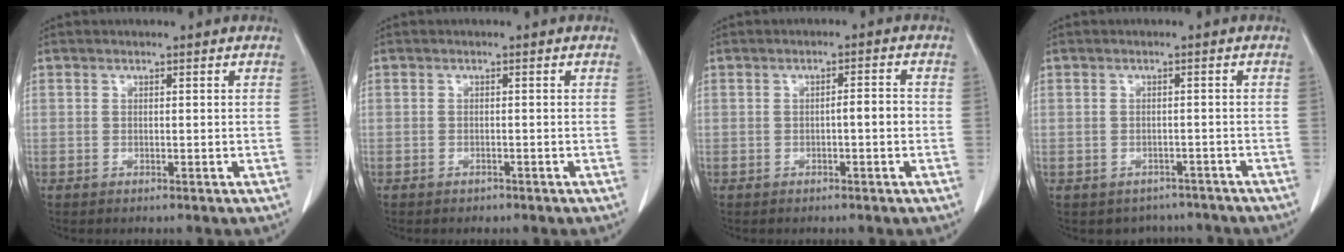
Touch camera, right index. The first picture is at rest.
{"total": 0.7, "force": [-0.5, 0.4, 0.1], "torque": [-0.007, 0.000, -0.006]}
{"total": 2.4, "force": [-0.5, 0.3, 2.3], "torque": [-0.033, 0.003, -0.009]}
{"total": 4.7, "force": [-3.8, 2.8, -0.3], "torque": [0.015, 0.016, -0.048]}